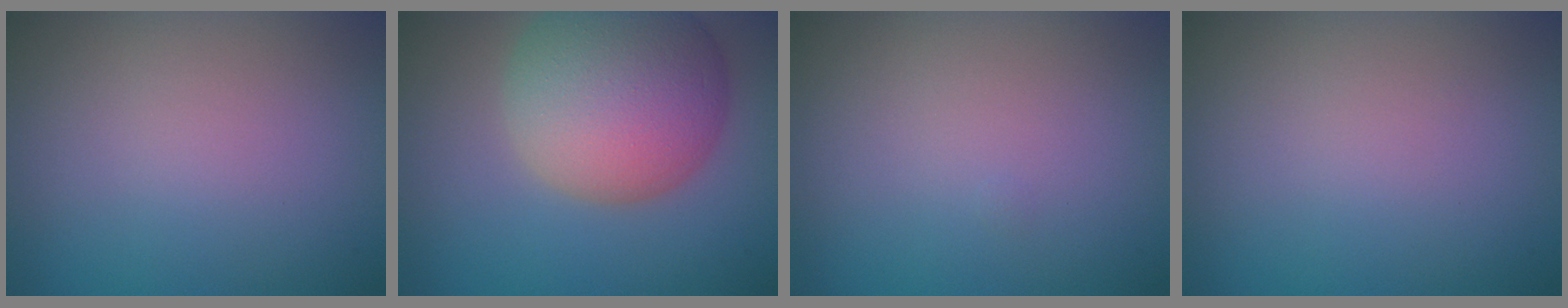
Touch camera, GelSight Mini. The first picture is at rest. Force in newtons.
{"total": 11.1, "press": 11.1, "slide": 0.6}
{"total": 0.0}
{"total": 0.0}